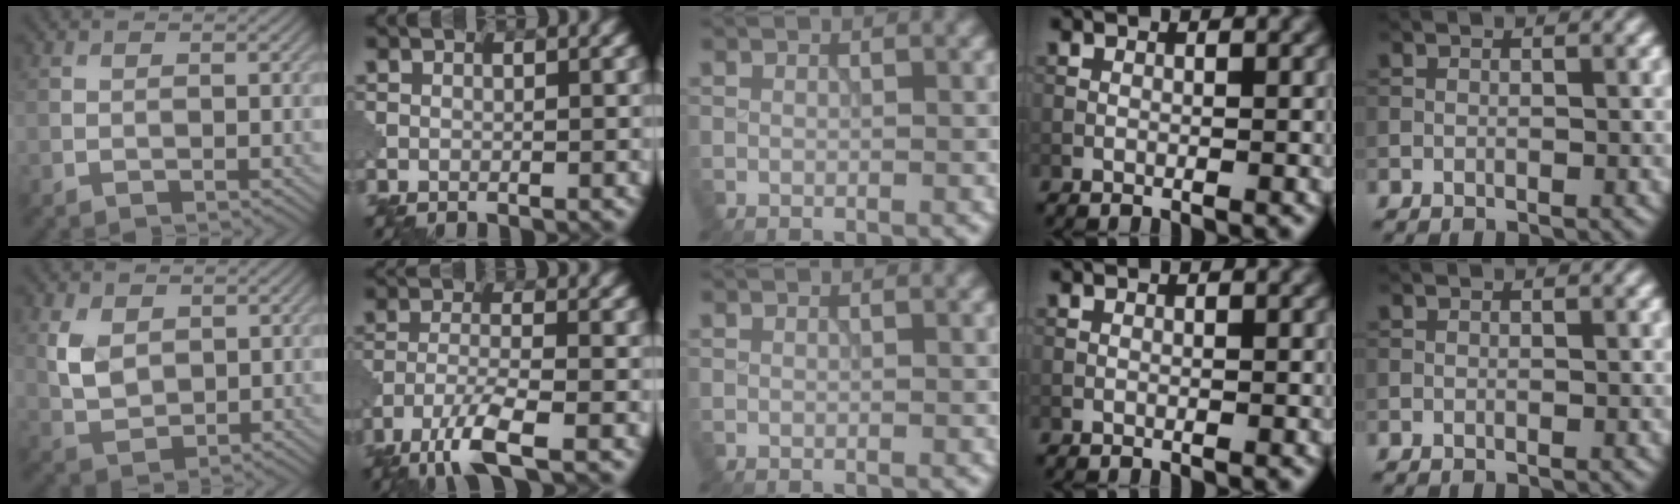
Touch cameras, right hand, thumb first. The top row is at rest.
{"thumb": {"total": 4.9, "force": [1.5, 3.4, 3.2], "torque": [-0.080, -0.003, 0.034]}, "index": {"total": 5.5, "force": [-3.7, 0.9, 4.0], "torque": [-0.081, -0.007, -0.081]}}